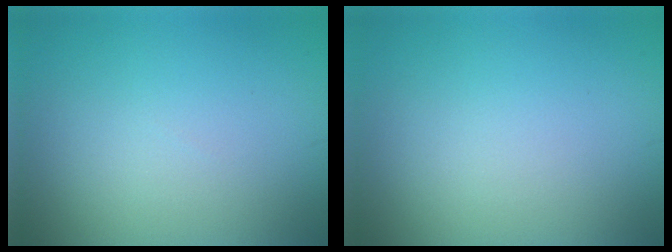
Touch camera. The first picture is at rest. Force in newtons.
{"total": 0.0}